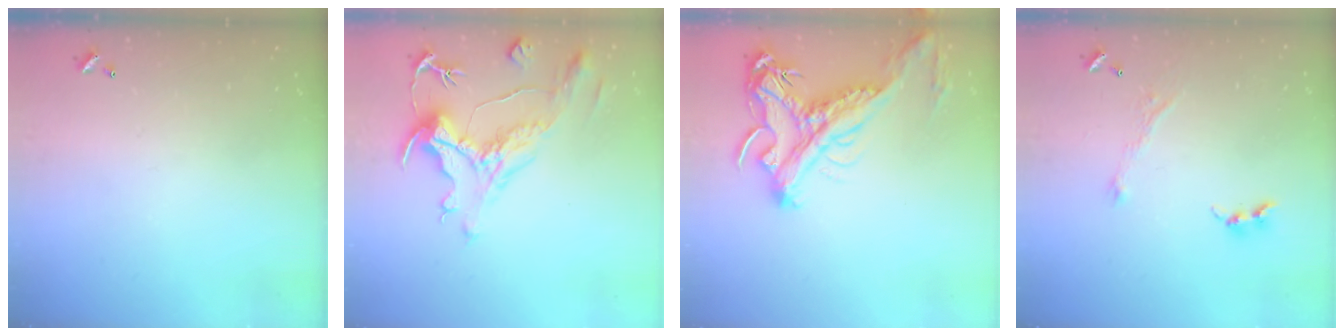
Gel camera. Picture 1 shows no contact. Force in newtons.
{"total": 1.9, "press": 0.9, "slide": 1.7}
{"total": 6.0, "press": 5.8, "slide": 1.7}
{"total": 2.9, "press": 2.8, "slide": 0.4}